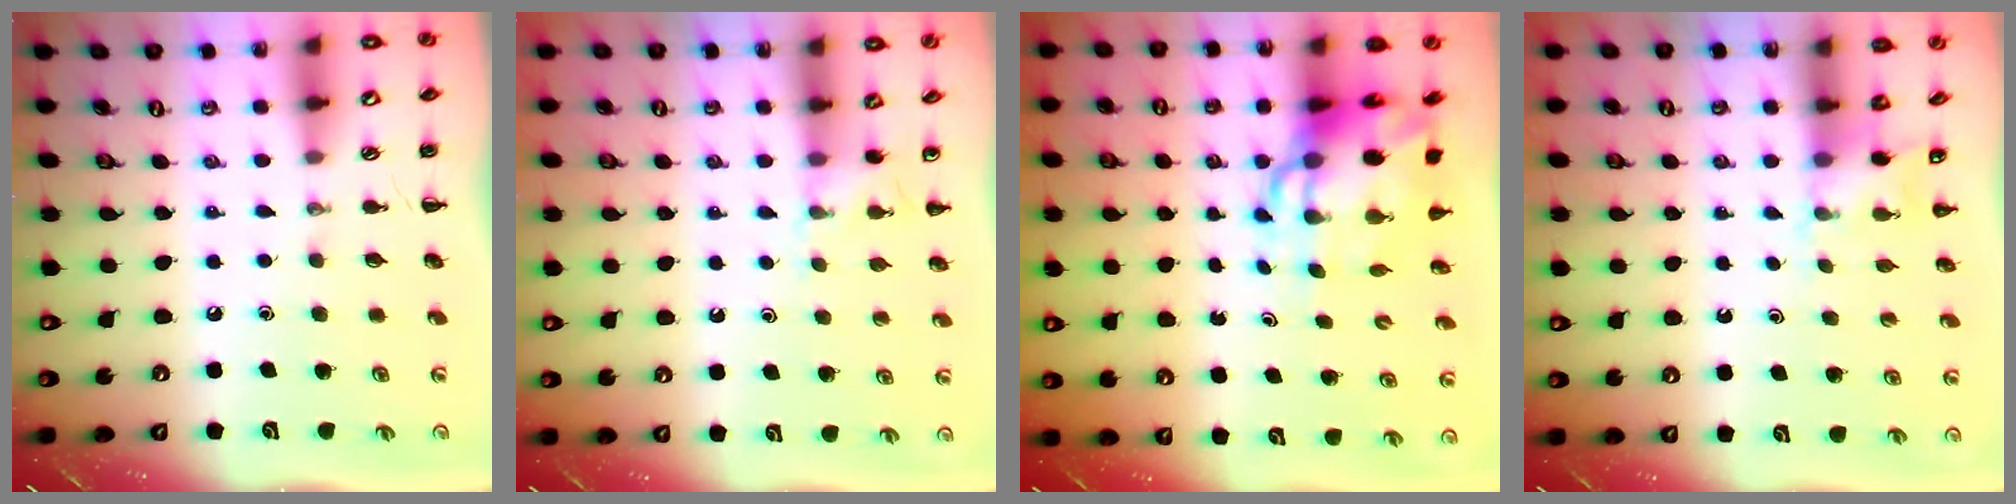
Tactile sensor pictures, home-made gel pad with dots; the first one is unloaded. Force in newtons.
{"total": 5.2, "press": 5.0, "slide": 1.5}
{"total": 10.1, "press": 9.7, "slide": 2.9}
{"total": 3.7, "press": 3.6, "slide": 1.1}